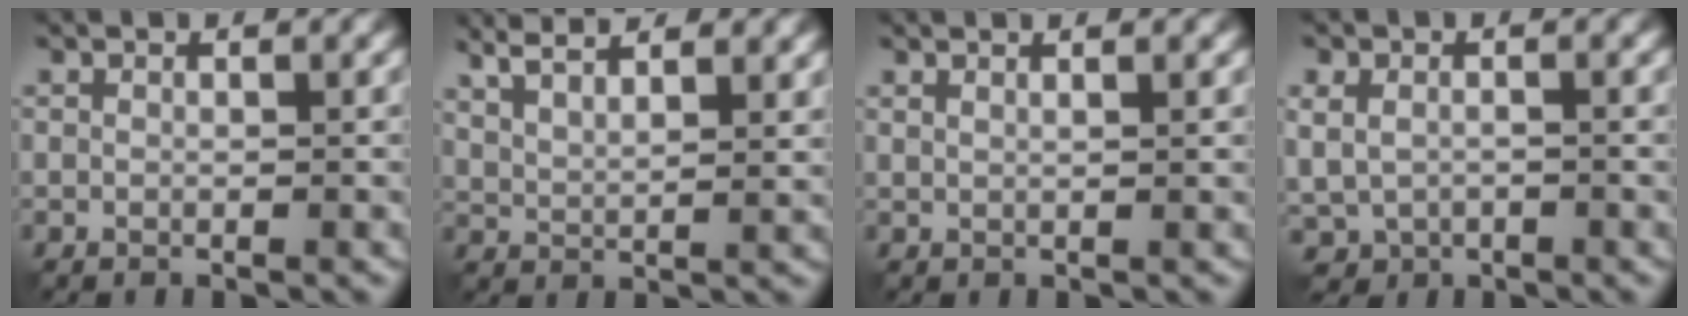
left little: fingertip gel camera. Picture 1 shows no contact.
{"total": 7.2, "force": [5.1, 2.5, 4.4], "torque": [-0.074, 0.022, 0.066]}
{"total": 1.7, "force": [1.2, 0.6, 1.1], "torque": [-0.004, 0.005, 0.004]}
{"total": 3.1, "force": [-0.4, 2.3, 2.0], "torque": [-0.045, -0.010, -0.003]}